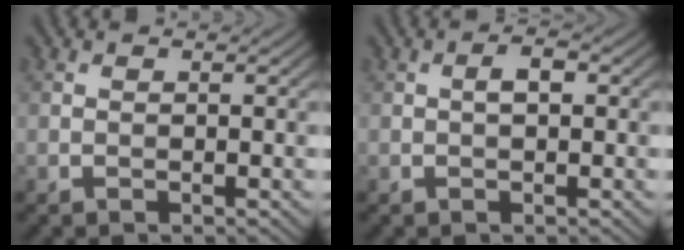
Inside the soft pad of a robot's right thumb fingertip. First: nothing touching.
{"total": 1.7, "force": [0.1, 0.7, 1.5], "torque": [-0.025, 0.006, 0.000]}